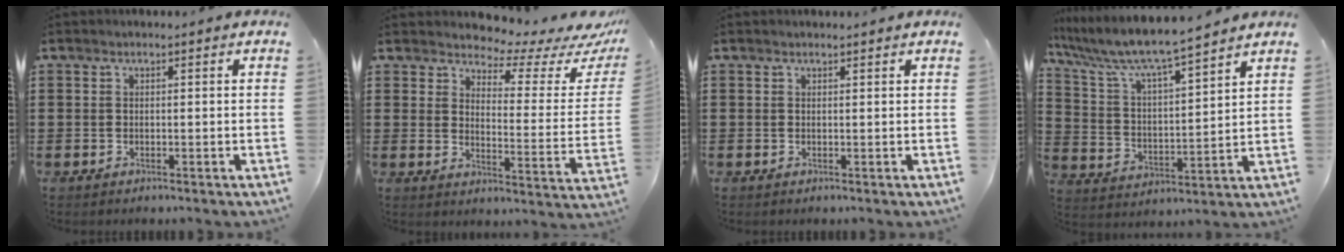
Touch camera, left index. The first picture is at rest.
{"total": 4.7, "force": [4.3, 1.0, 1.5], "torque": [-0.039, -0.037, 0.068]}
{"total": 0.0}
{"total": 7.0, "force": [6.3, 0.3, 3.1], "torque": [-0.090, -0.041, 0.100]}